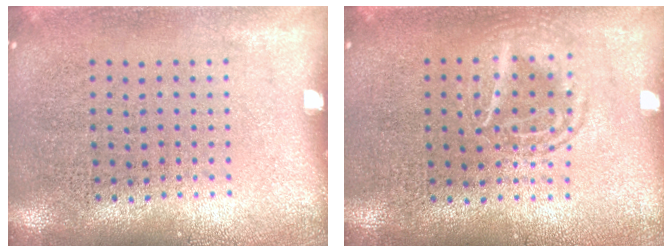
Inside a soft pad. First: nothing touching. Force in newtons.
{"total": 1.2, "press": 1.2, "slide": 0.1}